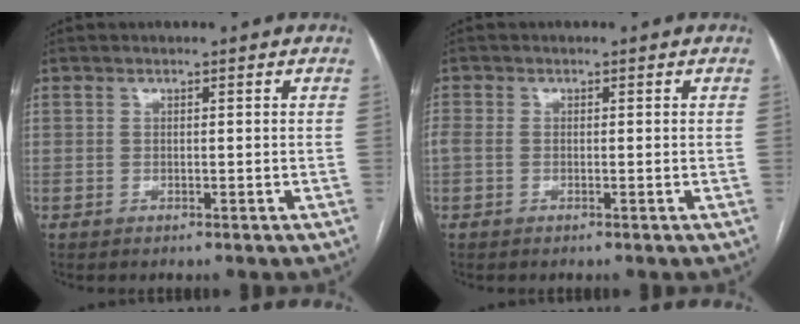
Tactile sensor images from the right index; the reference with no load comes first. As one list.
[{"total": 1.7, "force": [-0.1, 1.0, 1.4], "torque": [-0.045, 0.012, 0.000]}]